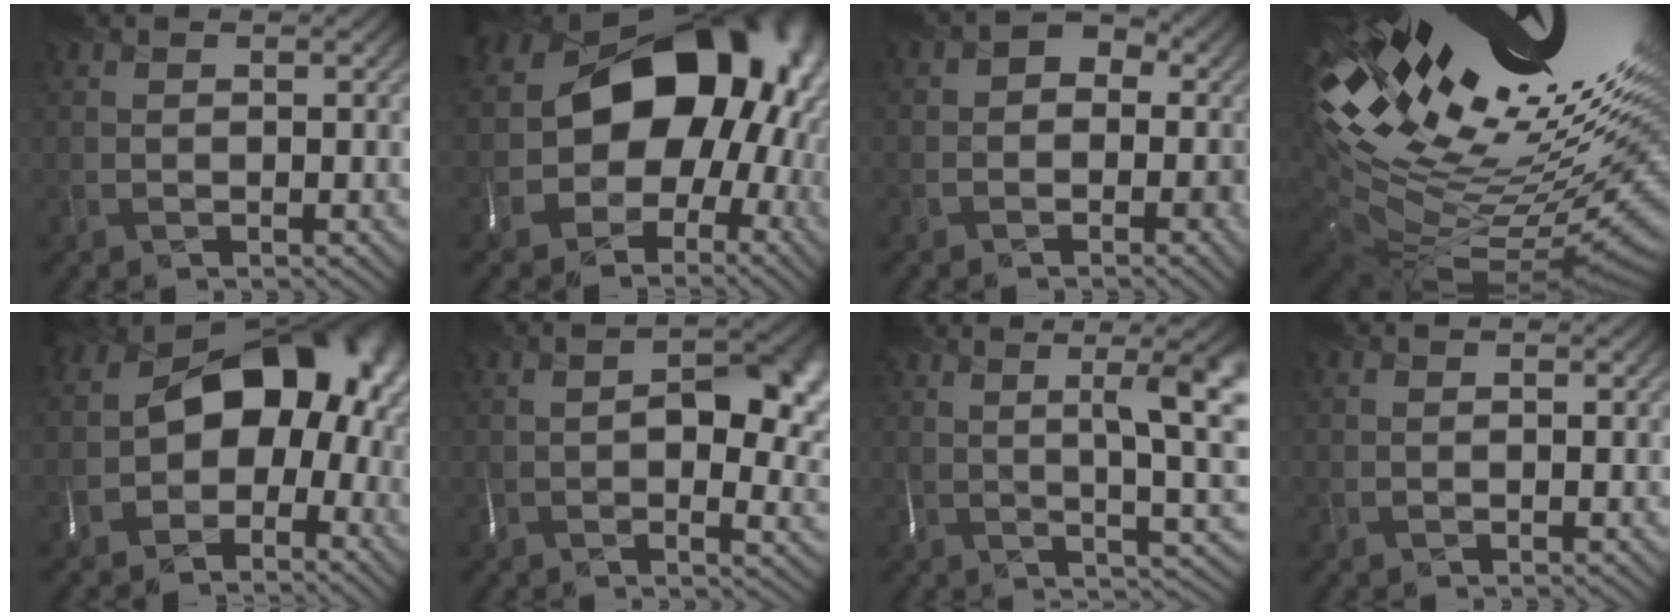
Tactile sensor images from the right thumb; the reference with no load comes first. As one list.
[{"total": 20.8, "force": [0.3, 16.9, 12.2], "torque": [-0.141, -0.017, -0.026]}, {"total": 4.2, "force": [-1.1, 3.4, 2.1], "torque": [-0.018, 0.000, -0.028]}, {"total": 20.3, "force": [6.5, 9.1, 17.0], "torque": [-0.294, 0.008, 0.132]}, {"total": 15.7, "force": [-1.3, 11.3, 10.7], "torque": [-0.131, -0.013, -0.013]}, {"total": 9.9, "force": [1.2, 5.1, 8.4], "torque": [-0.125, -0.009, 0.019]}, {"total": 12.7, "force": [3.4, 3.1, 11.8], "torque": [-0.167, 0.035, 0.061]}, {"total": 0.0}]